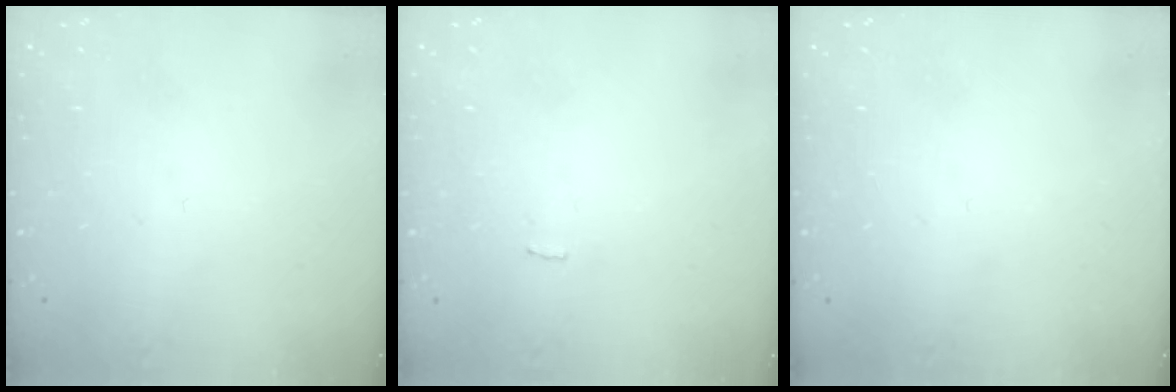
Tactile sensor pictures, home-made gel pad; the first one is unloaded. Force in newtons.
{"total": 0.5, "press": 0.4, "slide": 0.3}
{"total": 1.5, "press": 1.5, "slide": 0.1}